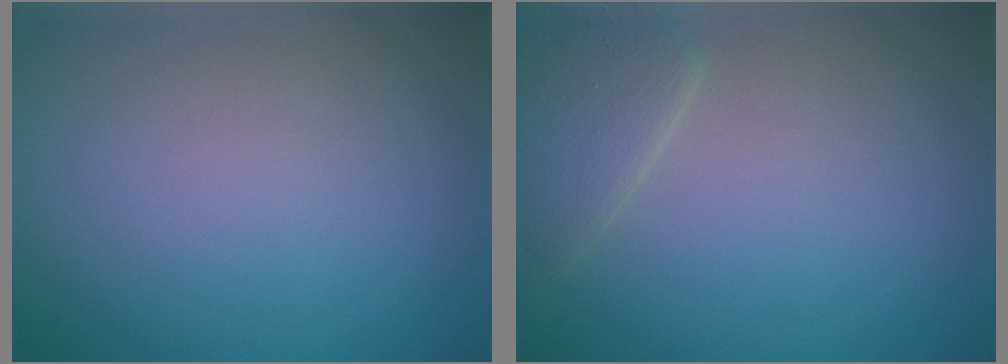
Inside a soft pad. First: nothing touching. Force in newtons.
{"total": 2.7, "press": 2.6, "slide": 0.2}